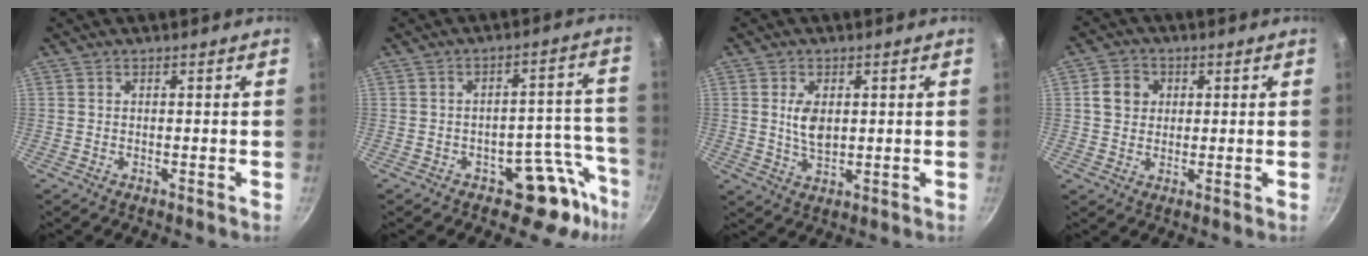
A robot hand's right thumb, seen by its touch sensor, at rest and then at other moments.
{"total": 9.8, "force": [-6.4, 4.9, 5.6], "torque": [-0.023, 0.081, -0.083]}
{"total": 5.5, "force": [0.9, 3.2, 4.4], "torque": [-0.076, -0.009, 0.023]}
{"total": 5.7, "force": [1.2, 4.9, 2.7], "torque": [-0.030, 0.003, 0.018]}